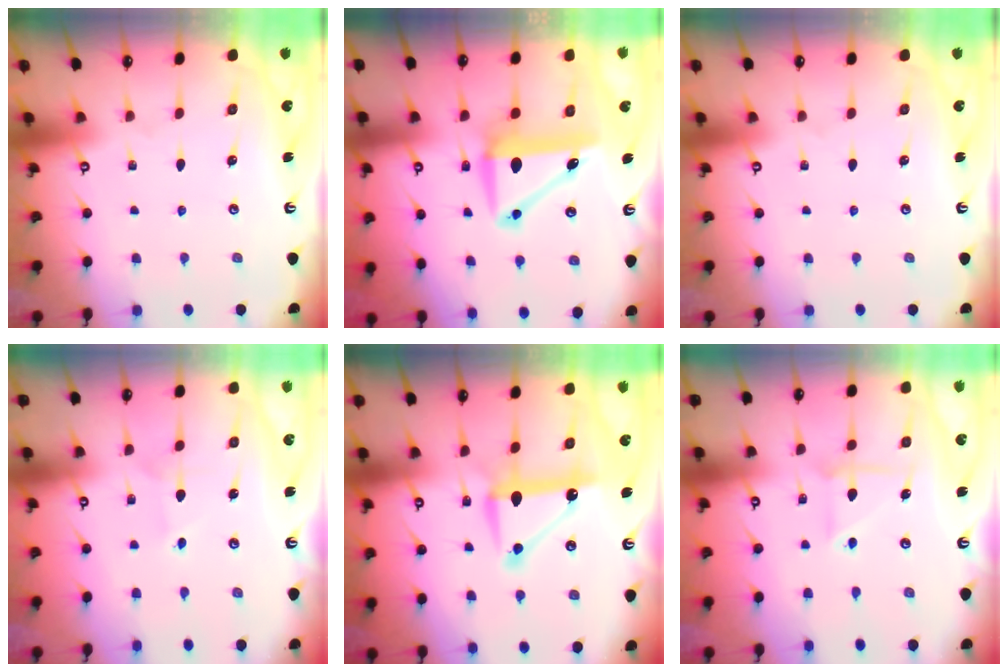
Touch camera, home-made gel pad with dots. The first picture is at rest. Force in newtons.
{"total": 9.0, "press": 8.8, "slide": 1.8}
{"total": 0.0}
{"total": 1.8, "press": 1.8, "slide": 0.2}
{"total": 11.4, "press": 11.4, "slide": 0.8}
{"total": 5.7, "press": 5.6, "slide": 1.1}